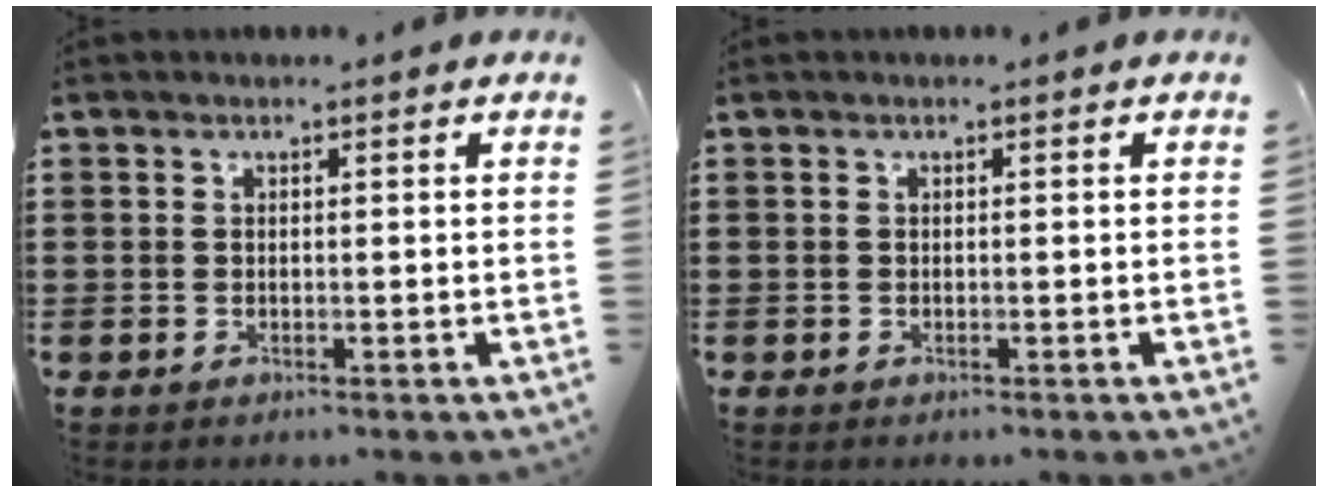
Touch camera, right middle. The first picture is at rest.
{"total": 0.0}